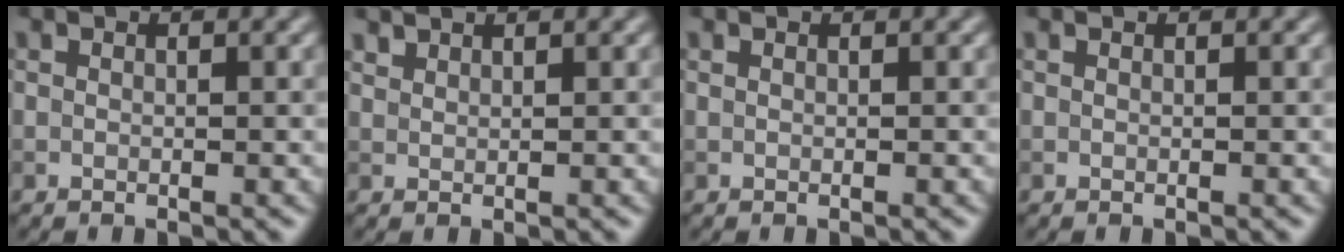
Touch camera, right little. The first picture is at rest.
{"total": 0.8, "force": [0.4, -0.6, -0.3], "torque": [0.009, 0.000, 0.012]}
{"total": 0.0}
{"total": 0.0}